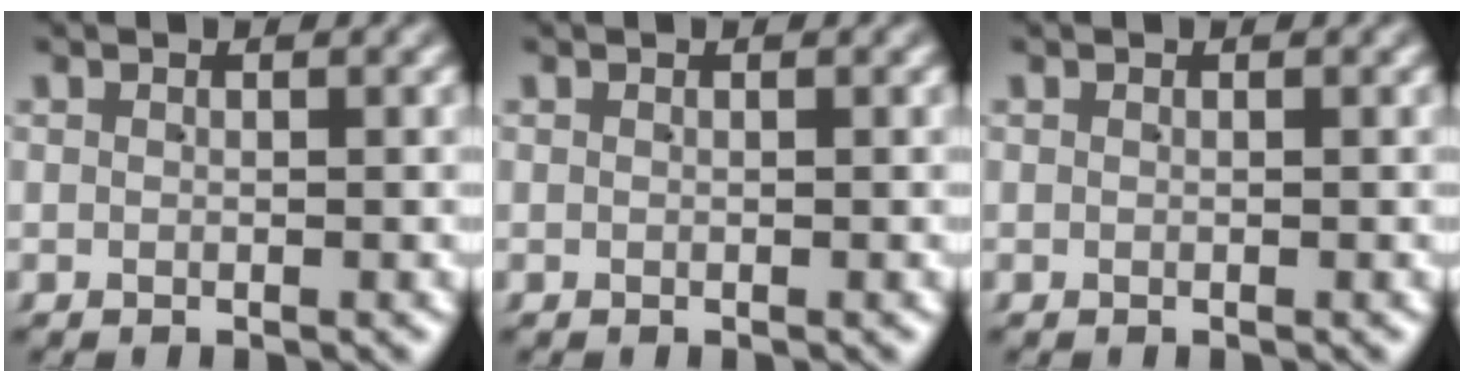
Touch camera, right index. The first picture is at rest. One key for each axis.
{"total": 0.0}
{"total": 0.0}